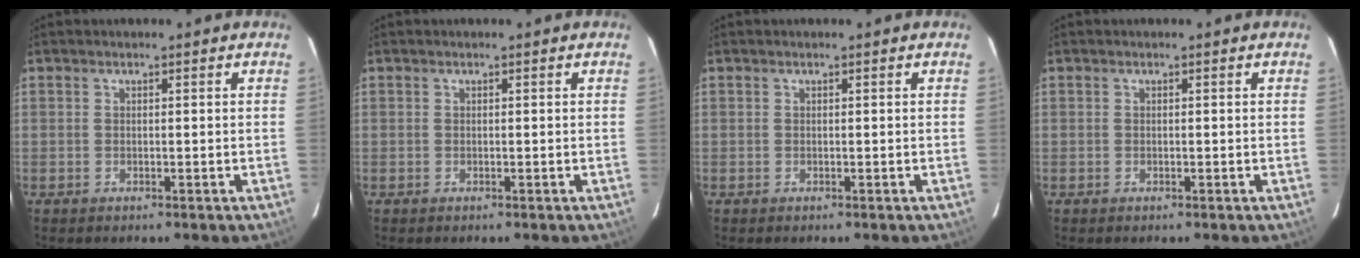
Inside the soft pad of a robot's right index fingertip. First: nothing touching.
{"total": 0.0}
{"total": 0.0}
{"total": 0.0}